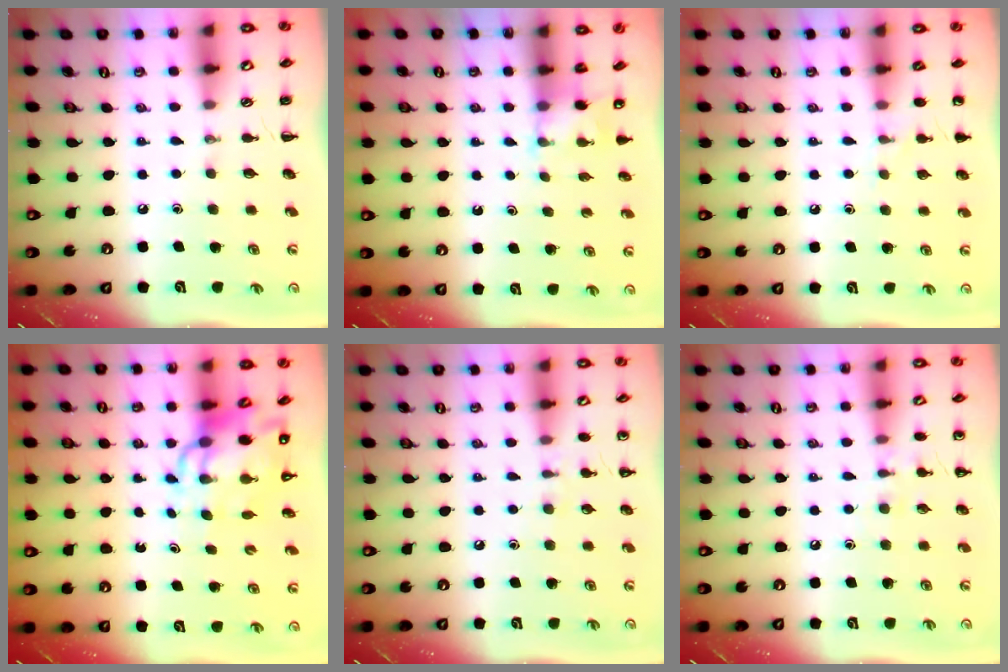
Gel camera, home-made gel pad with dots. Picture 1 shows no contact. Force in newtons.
{"total": 3.6, "press": 3.5, "slide": 0.9}
{"total": 5.5, "press": 5.2, "slide": 1.9}
{"total": 11.2, "press": 10.7, "slide": 3.4}
{"total": 5.6, "press": 5.4, "slide": 1.6}
{"total": 7.0, "press": 6.7, "slide": 1.9}